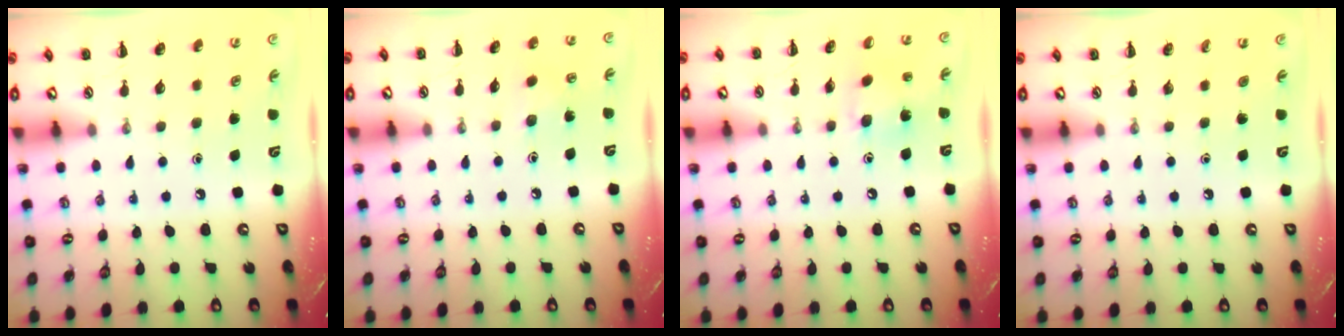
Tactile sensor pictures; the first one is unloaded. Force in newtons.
{"total": 2.9, "press": 2.8, "slide": 0.9}
{"total": 5.0, "press": 4.9, "slide": 1.0}
{"total": 0.0}